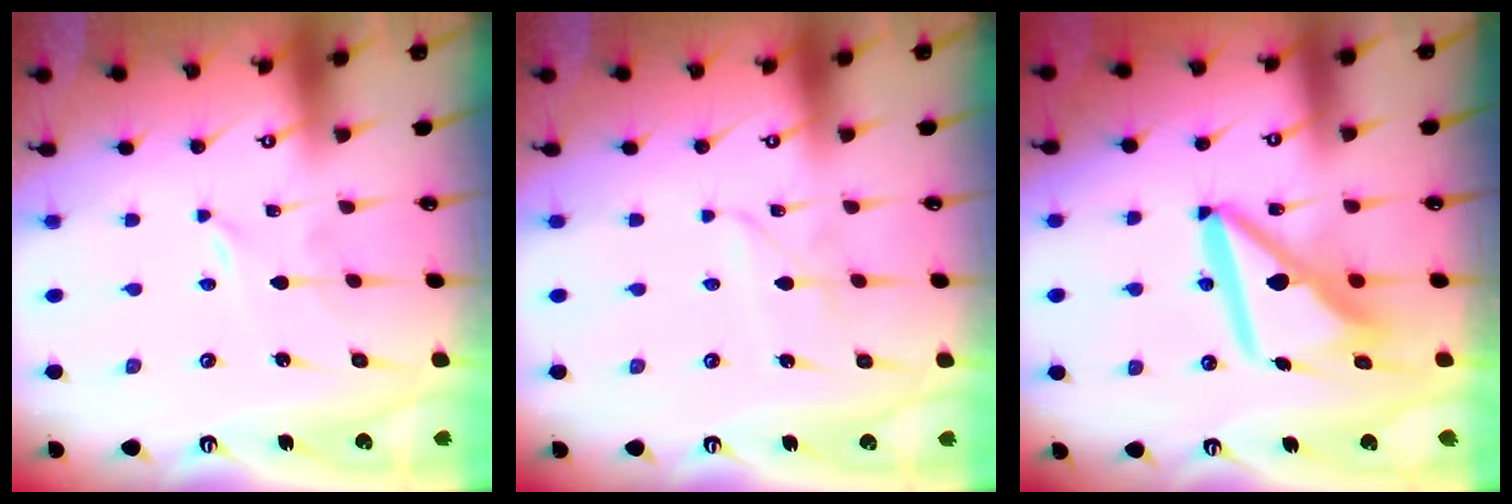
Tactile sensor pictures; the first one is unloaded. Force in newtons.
{"total": 2.2, "press": 2.2, "slide": 0.2}
{"total": 13.2, "press": 13.2, "slide": 1.5}